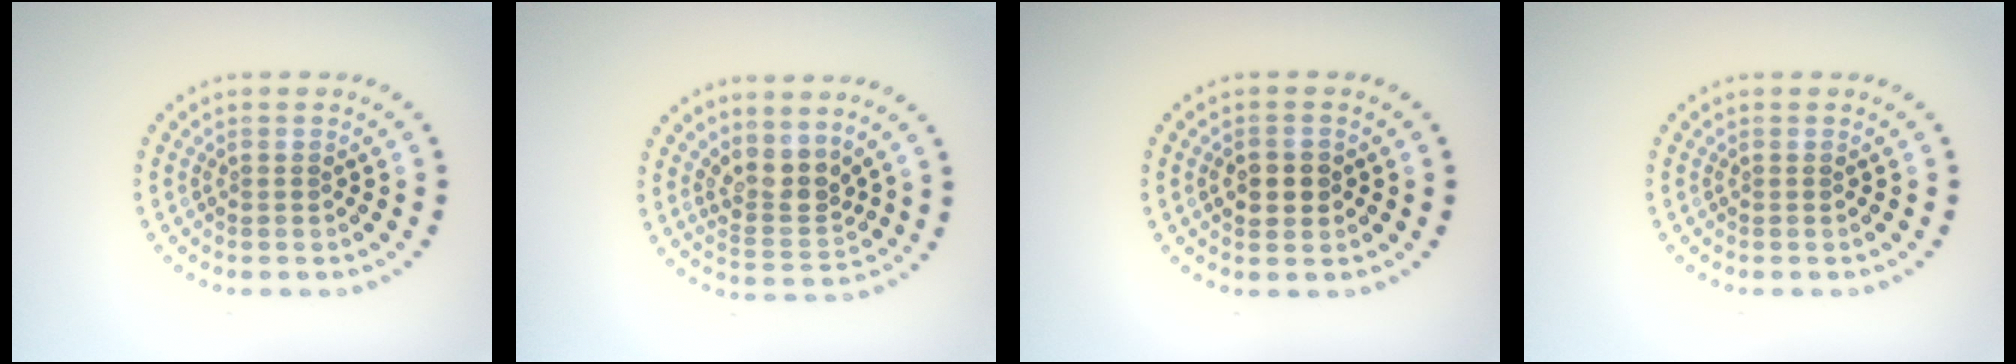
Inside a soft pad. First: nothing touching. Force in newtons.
{"total": 3.1, "press": 2.4, "slide": 2.0}
{"total": 2.4, "press": 2.3, "slide": 0.3}
{"total": 0.0}